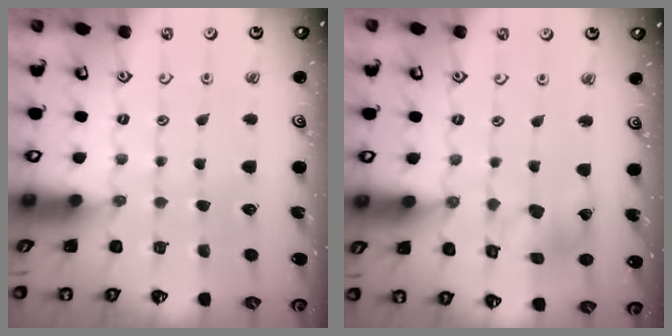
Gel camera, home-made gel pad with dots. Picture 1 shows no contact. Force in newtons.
{"total": 7.9, "press": 7.8, "slide": 0.9}